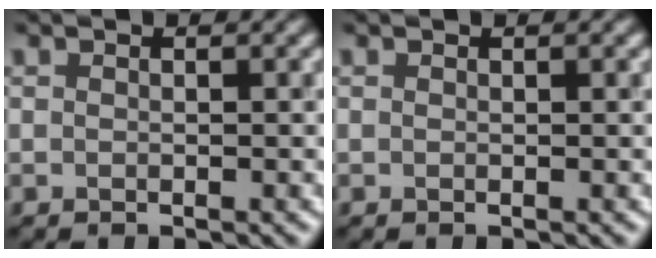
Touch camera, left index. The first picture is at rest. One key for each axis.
{"total": 0.0}